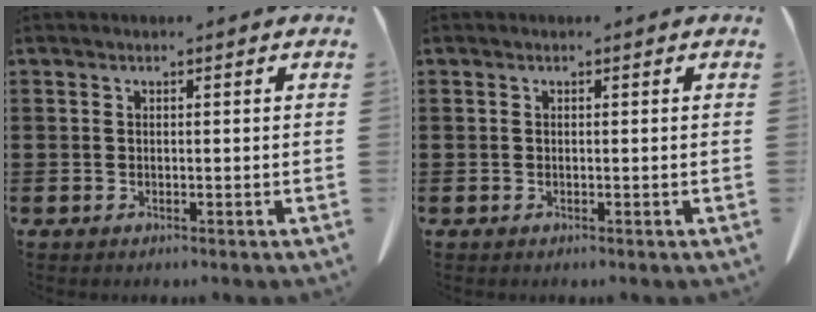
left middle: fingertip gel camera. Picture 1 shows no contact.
{"total": 0.0}